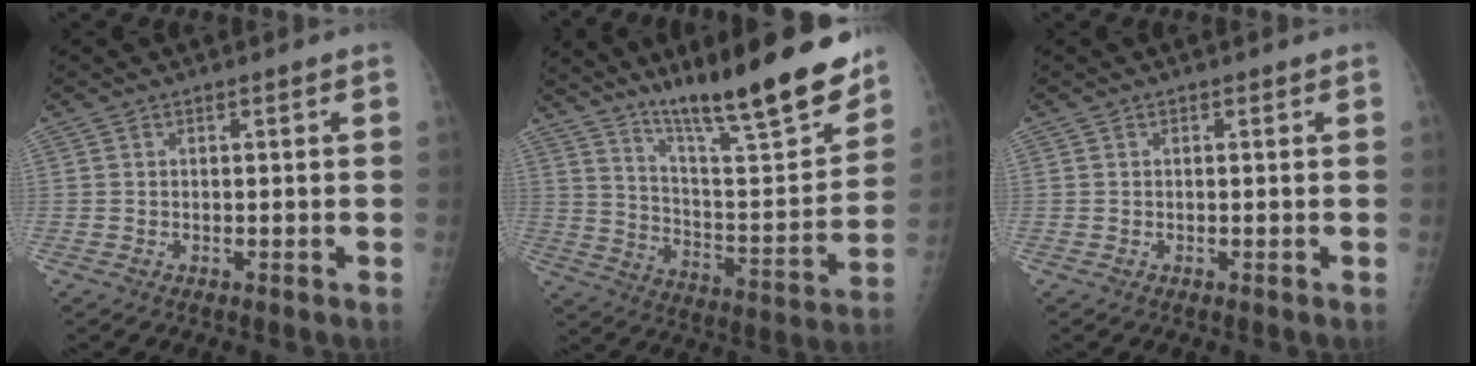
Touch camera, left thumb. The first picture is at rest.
{"total": 22.1, "force": [16.7, 2.8, 14.2], "torque": [-0.194, -0.091, 0.275]}
{"total": 0.0}